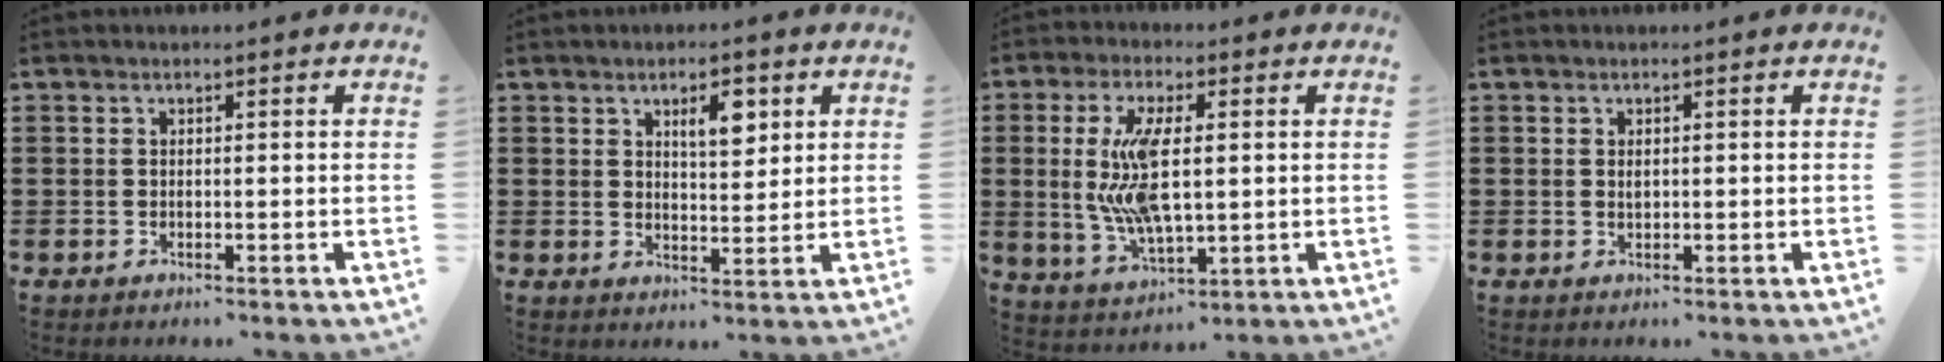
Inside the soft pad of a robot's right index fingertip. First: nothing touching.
{"total": 5.1, "force": [2.4, 2.1, 3.9], "torque": [-0.061, 0.001, 0.034]}
{"total": 10.6, "force": [0.9, 4.3, 9.6], "torque": [-0.215, -0.004, 0.010]}
{"total": 0.8, "force": [0.2, 0.4, 0.6], "torque": [-0.013, 0.001, 0.004]}